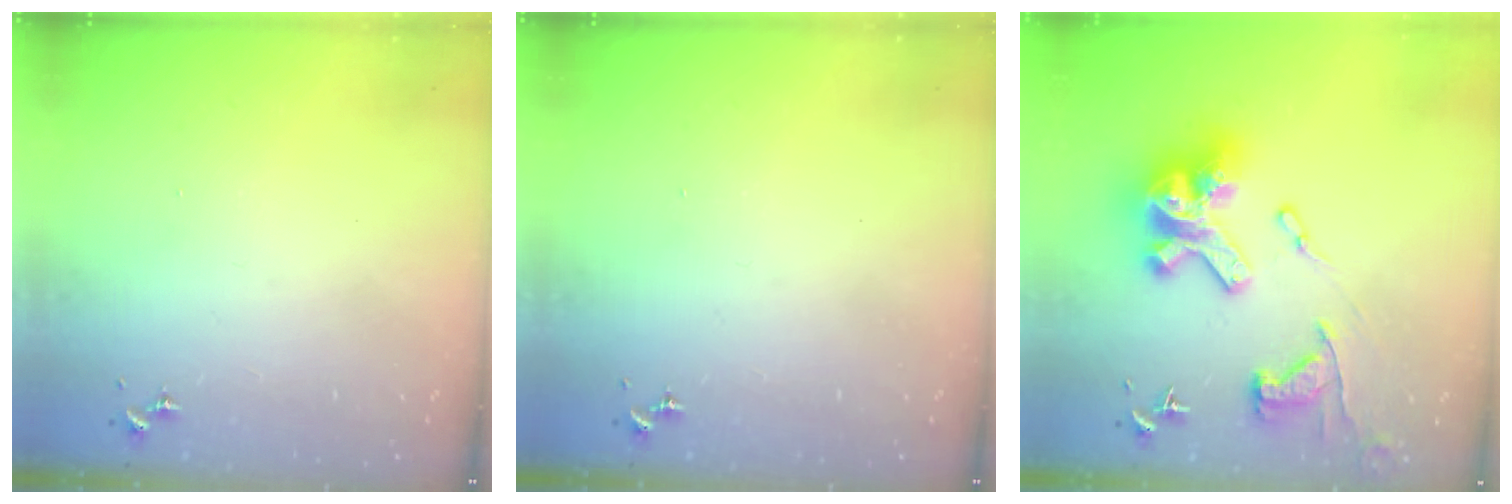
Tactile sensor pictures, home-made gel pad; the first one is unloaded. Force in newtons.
{"total": 0.0}
{"total": 23.0, "press": 22.9, "slide": 1.7}